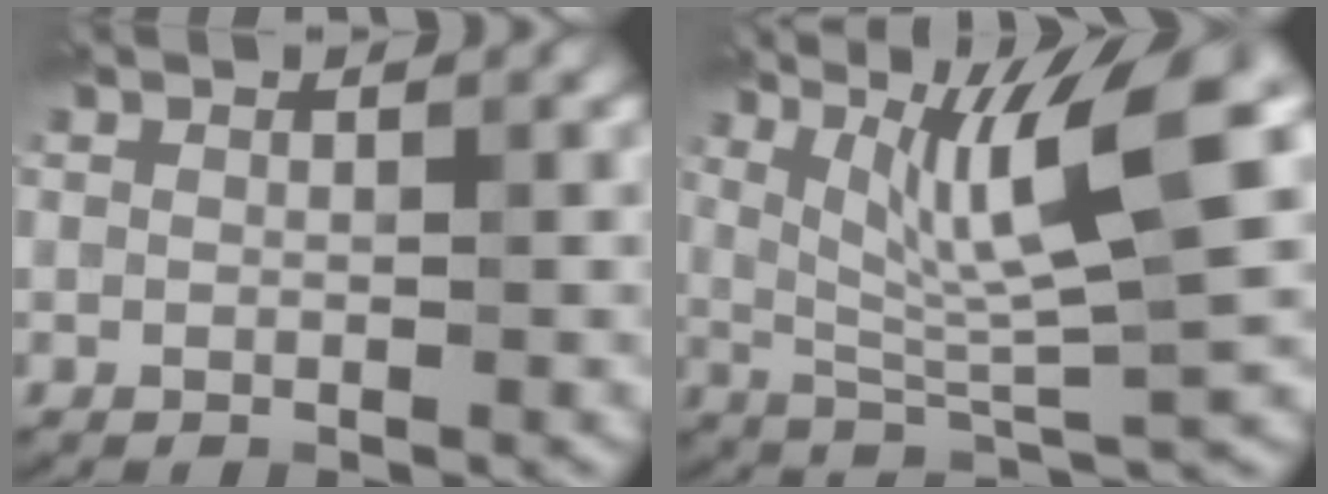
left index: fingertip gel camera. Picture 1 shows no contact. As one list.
[{"total": 9.6, "force": [3.2, 1.8, 8.9], "torque": [-0.146, -0.002, 0.064]}]